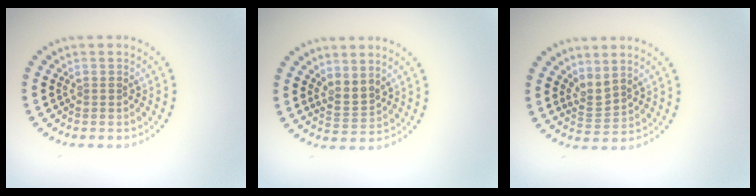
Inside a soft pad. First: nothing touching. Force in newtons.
{"total": 2.1, "press": 1.6, "slide": 1.3}
{"total": 2.1, "press": 1.4, "slide": 1.5}